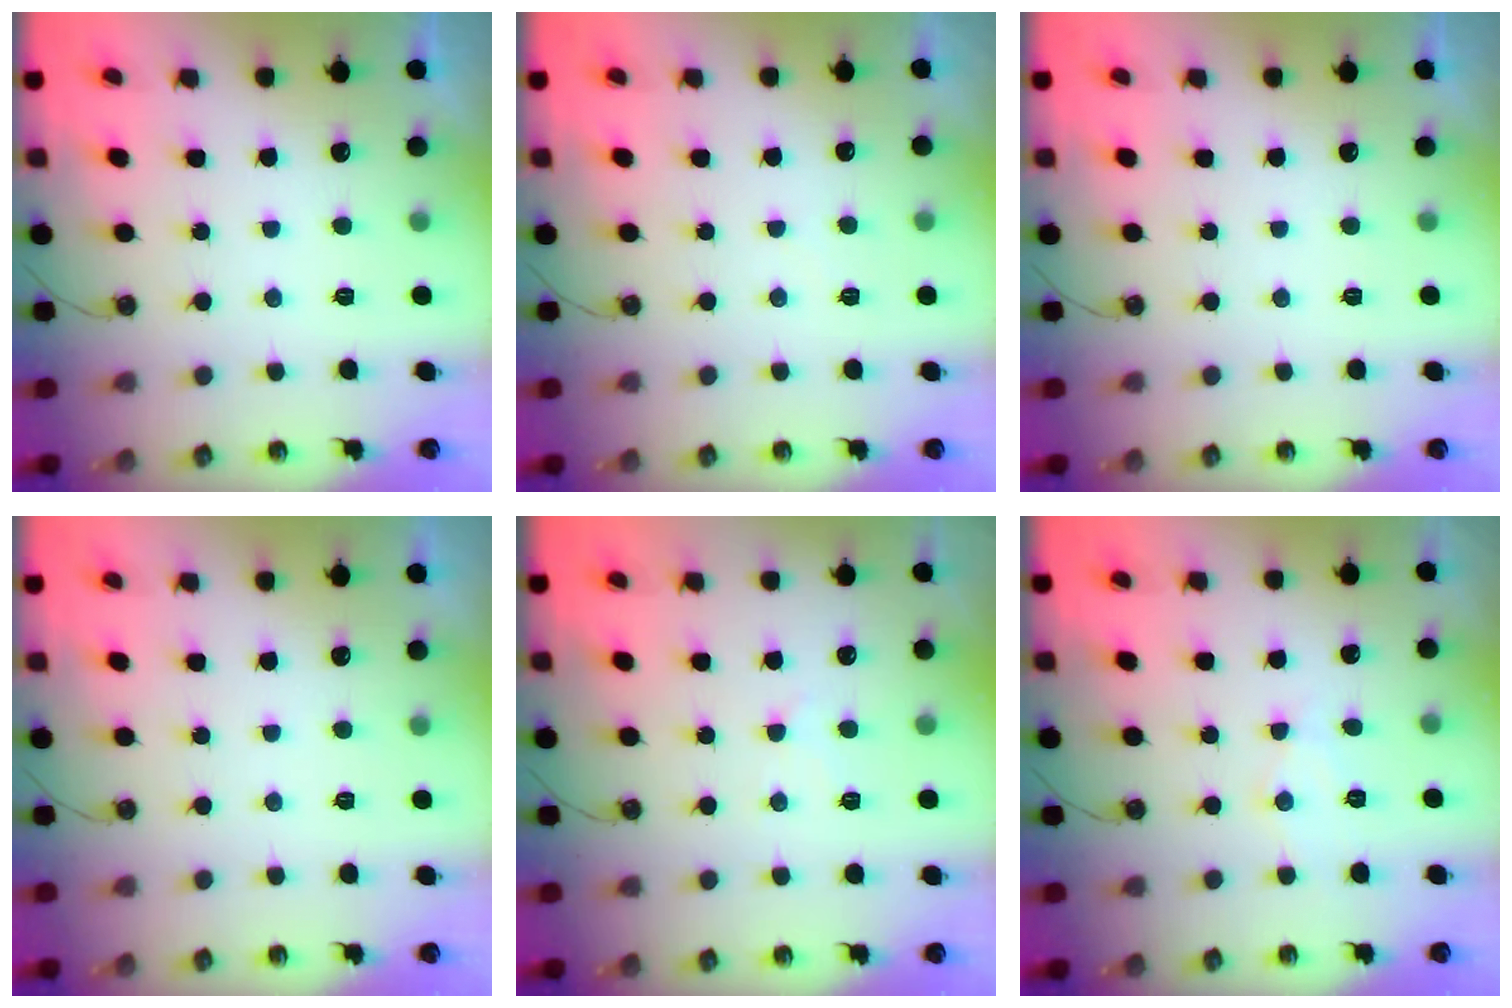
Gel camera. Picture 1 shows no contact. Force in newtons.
{"total": 2.8, "press": 2.8, "slide": 0.4}
{"total": 0.0}
{"total": 2.6, "press": 2.6, "slide": 0.5}
{"total": 7.4, "press": 7.3, "slide": 0.8}
{"total": 7.0, "press": 7.0, "slide": 0.4}